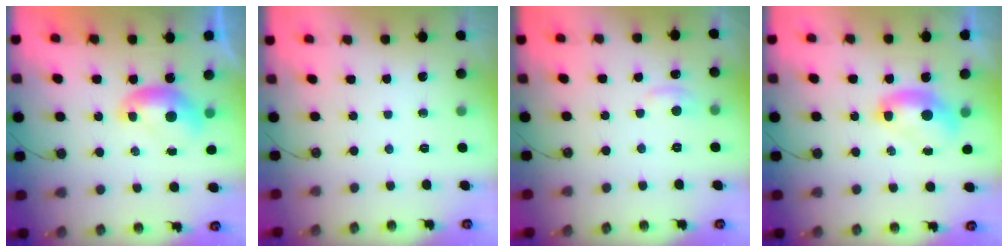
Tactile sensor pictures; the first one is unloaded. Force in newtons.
{"total": 0.0}
{"total": 1.2, "press": 0.9, "slide": 0.7}
{"total": 2.5, "press": 2.5, "slide": 0.2}